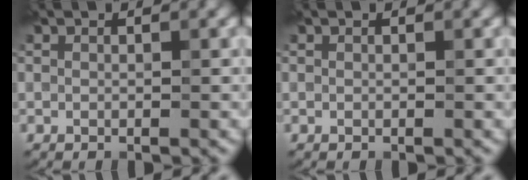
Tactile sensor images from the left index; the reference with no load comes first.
{"total": 0.0}